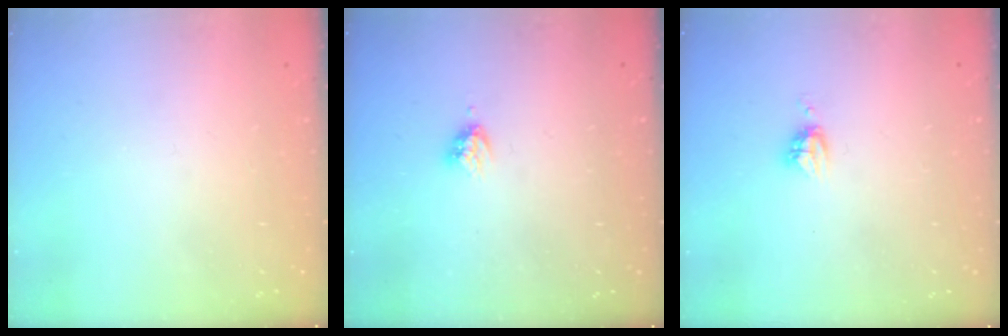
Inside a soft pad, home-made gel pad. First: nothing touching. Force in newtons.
{"total": 3.1, "press": 3.1, "slide": 0.4}
{"total": 3.8, "press": 3.7, "slide": 0.4}